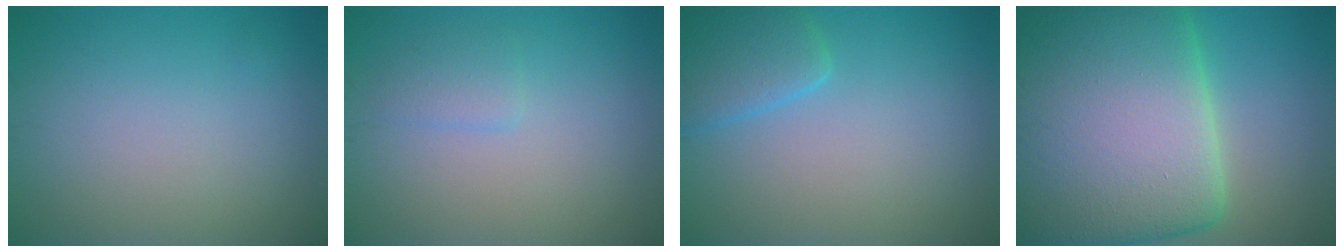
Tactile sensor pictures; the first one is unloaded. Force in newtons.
{"total": 1.3, "press": 1.3, "slide": 0.1}
{"total": 3.5, "press": 3.5, "slide": 0.2}
{"total": 23.5, "press": 23.5, "slide": 1.1}